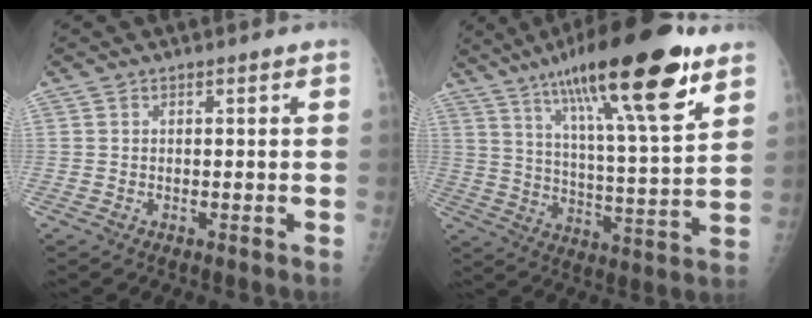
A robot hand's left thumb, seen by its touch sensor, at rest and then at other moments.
{"total": 24.3, "force": [14.6, 4.8, 18.8], "torque": [-0.292, -0.043, 0.234]}